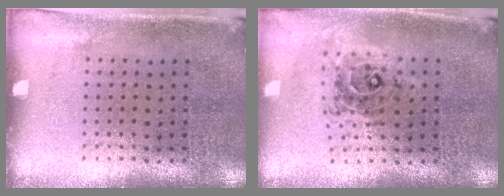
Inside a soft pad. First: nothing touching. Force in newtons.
{"total": 0.7, "press": 0.7, "slide": 0.2}